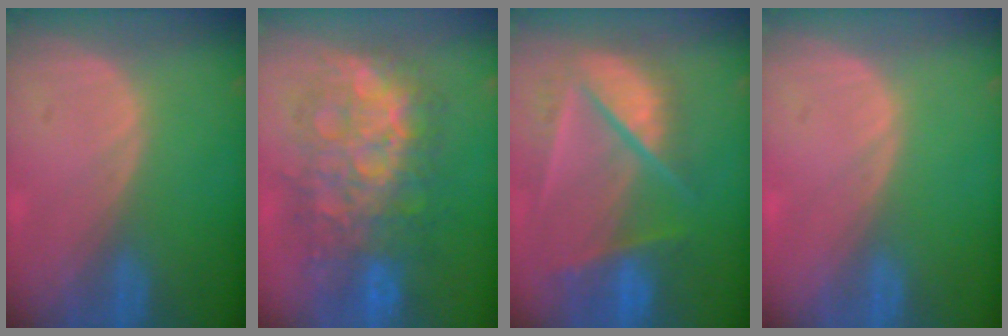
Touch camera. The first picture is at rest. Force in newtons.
{"total": 12.3, "press": 12.3, "slide": 1.3}
{"total": 9.8, "press": 8.3, "slide": 5.2}
{"total": 0.0}